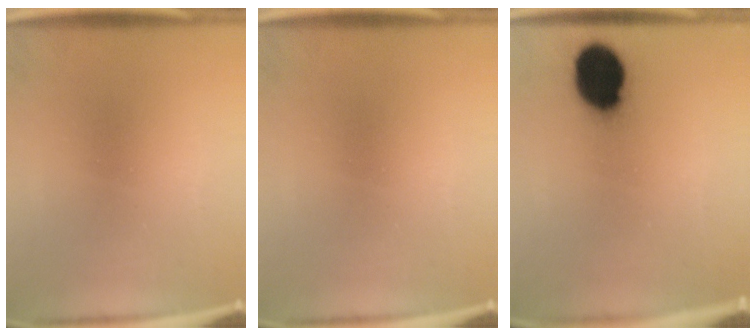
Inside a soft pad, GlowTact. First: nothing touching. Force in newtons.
{"total": 0.0}
{"total": 14.8}